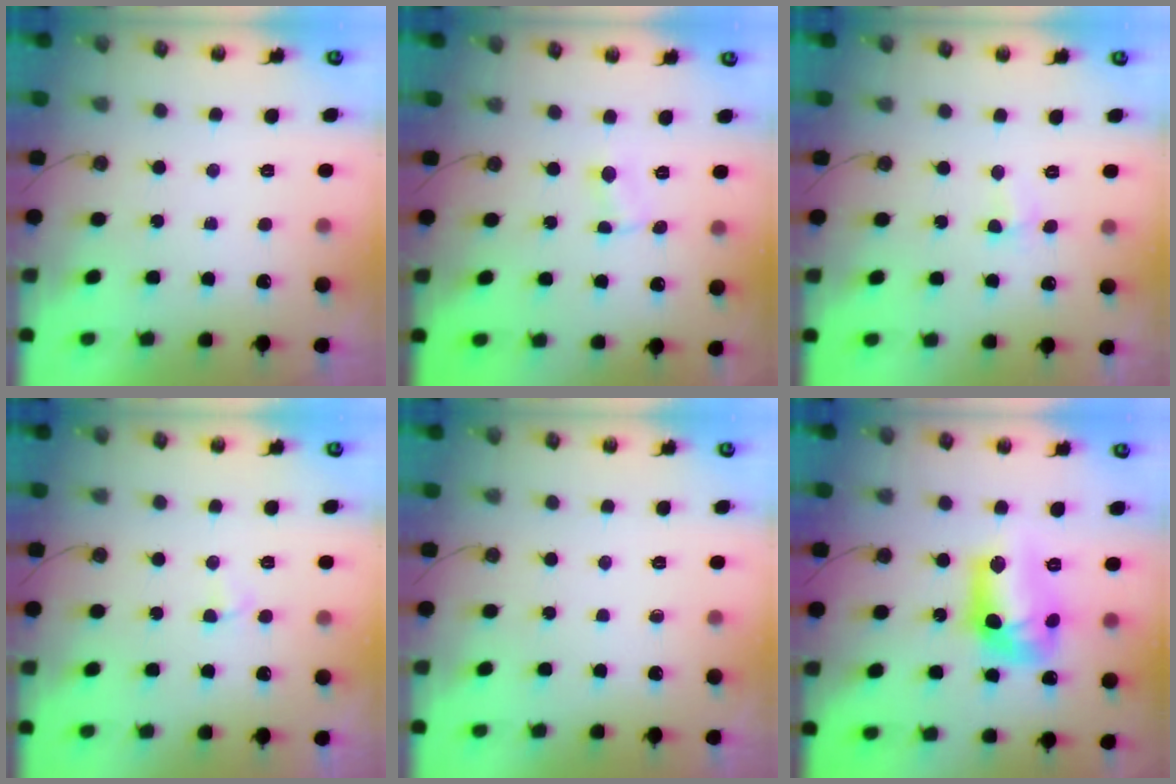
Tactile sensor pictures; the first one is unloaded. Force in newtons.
{"total": 1.6, "press": 1.5, "slide": 0.4}
{"total": 3.7, "press": 3.6, "slide": 0.6}
{"total": 2.4, "press": 2.4, "slide": 0.4}
{"total": 0.0}
{"total": 16.1, "press": 15.6, "slide": 4.1}